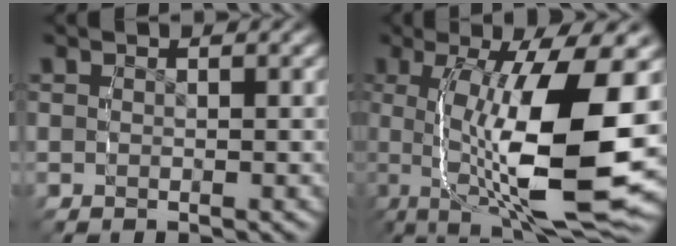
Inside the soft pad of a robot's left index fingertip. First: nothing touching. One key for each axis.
{"total": 12.0, "fx": -0.5, "fy": 3.6, "fz": 11.5, "tx": -0.182, "ty": -0.009, "tz": 0.009}